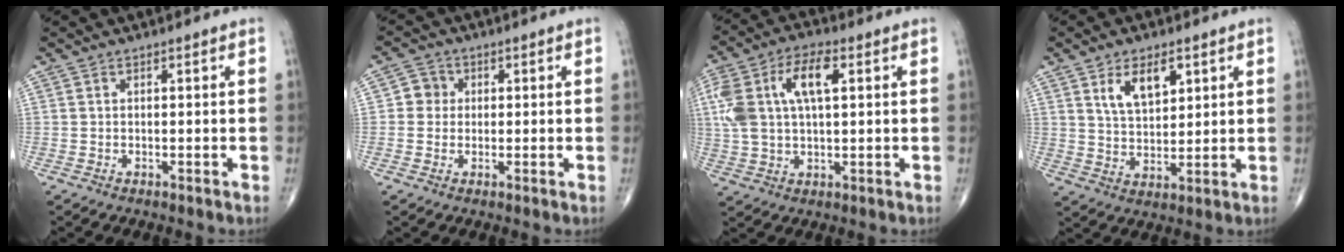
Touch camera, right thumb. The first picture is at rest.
{"total": 3.4, "force": [0.3, 3.3, 0.9], "torque": [0.009, 0.007, -0.002]}
{"total": 13.7, "force": [3.5, 6.6, 11.4], "torque": [-0.242, 0.021, 0.067]}
{"total": 8.0, "force": [3.8, 4.1, 5.7], "torque": [-0.082, -0.022, 0.072]}